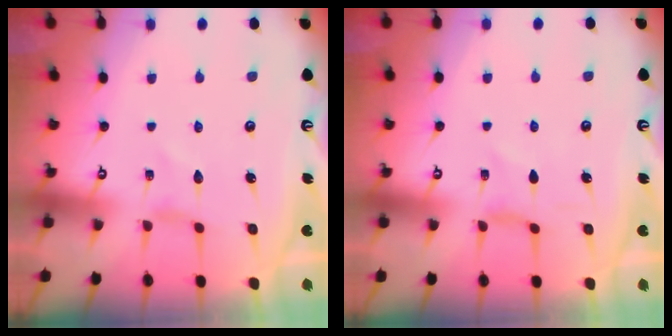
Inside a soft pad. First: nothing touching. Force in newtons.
{"total": 0.0}